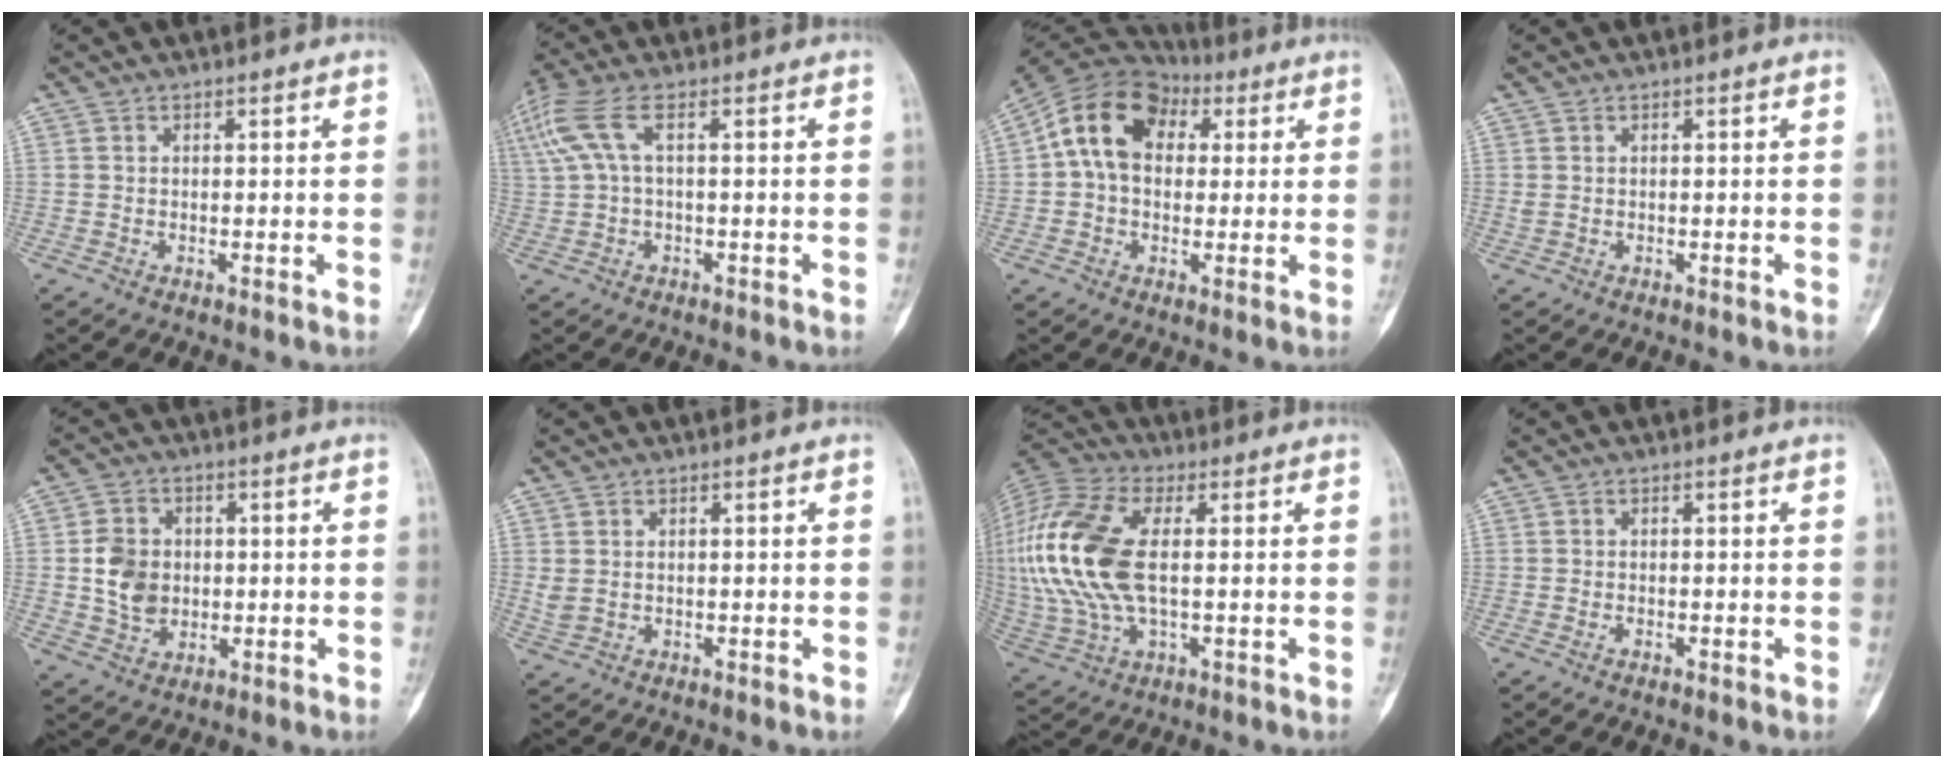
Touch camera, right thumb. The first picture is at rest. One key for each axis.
{"total": 6.9, "fx": 1.9, "fy": 1.9, "fz": 6.3, "tx": -0.191, "ty": 0.029, "tz": 0.042}
{"total": 14.2, "fx": 3.1, "fy": 10.3, "fz": 9.3, "tx": -0.145, "ty": 0.032, "tz": 0.043}
{"total": 0.6, "fx": 0.1, "fy": 0.4, "fz": 0.5, "tx": -0.013, "ty": 0.001, "tz": 0.007}
{"total": 8.3, "fx": 0.1, "fy": 6.7, "fz": 4.8, "tx": -0.063, "ty": -0.003, "tz": 0.006}
{"total": 1.8, "fx": 0.2, "fy": 1.3, "fz": 1.2, "tx": -0.029, "ty": 0.001, "tz": 0.010}
{"total": 21.2, "fx": 1.2, "fy": 10.9, "fz": 18.1, "tx": -0.420, "ty": 0.003, "tz": 0.021}
{"total": 0.6, "fx": -0.3, "fy": 0.3, "fz": 0.4, "tx": -0.011, "ty": 0.004, "tz": -0.005}